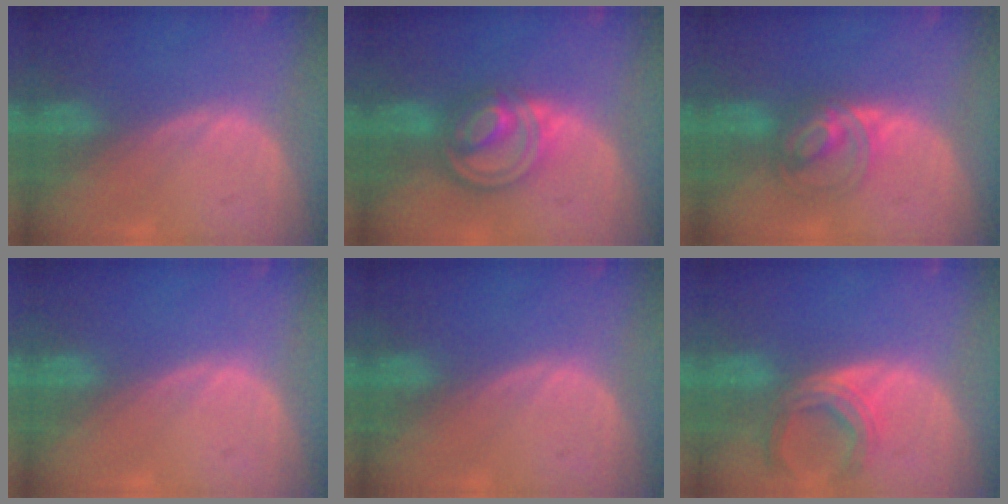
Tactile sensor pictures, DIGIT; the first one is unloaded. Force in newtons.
{"total": 7.9, "press": 6.9, "slide": 3.9}
{"total": 5.6, "press": 5.6, "slide": 0.5}
{"total": 0.0}
{"total": 0.0}
{"total": 5.7, "press": 5.7, "slide": 0.5}